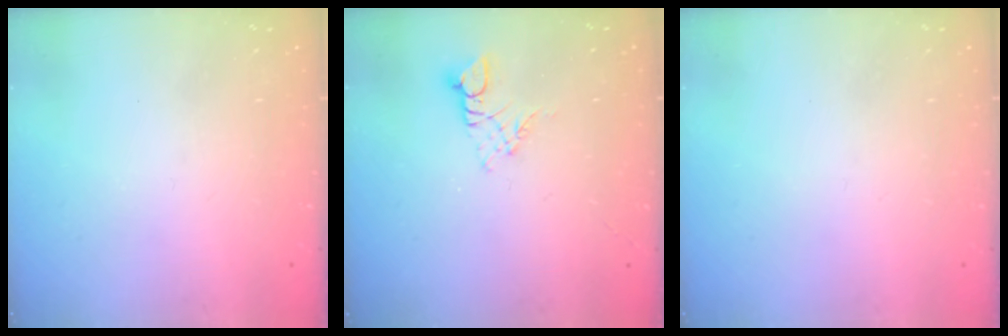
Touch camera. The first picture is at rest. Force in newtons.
{"total": 3.1, "press": 3.0, "slide": 0.3}
{"total": 0.0}